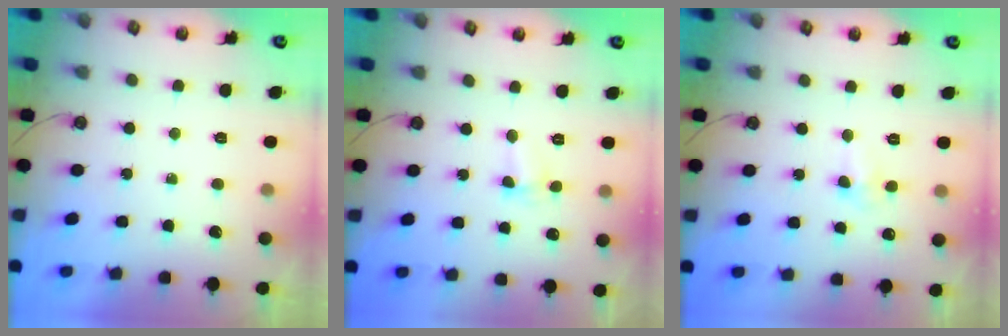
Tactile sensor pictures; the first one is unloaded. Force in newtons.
{"total": 1.7, "press": 1.5, "slide": 0.7}
{"total": 5.0, "press": 3.7, "slide": 3.4}